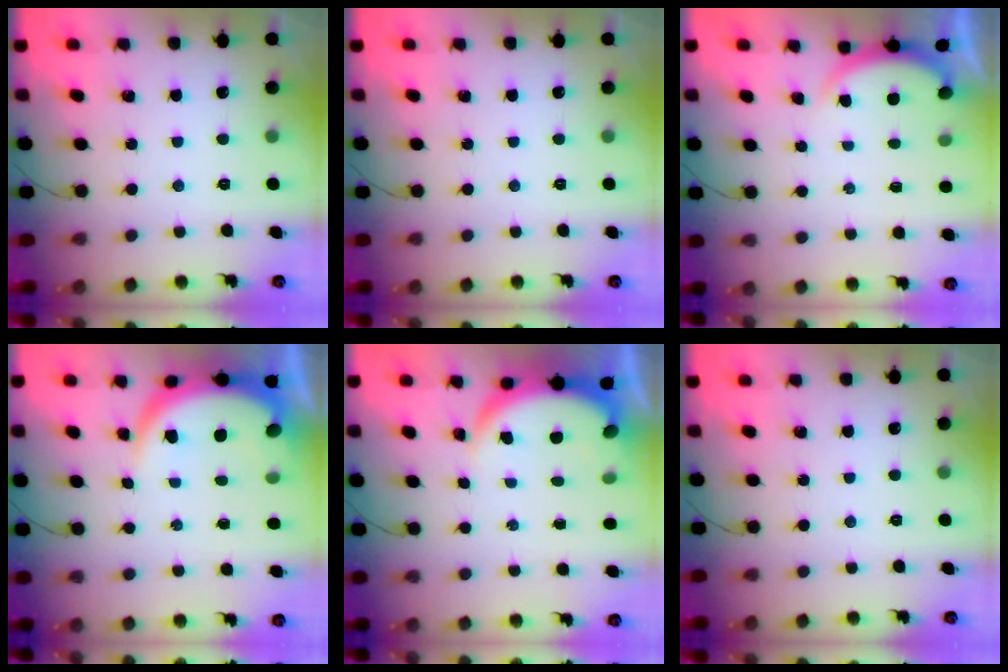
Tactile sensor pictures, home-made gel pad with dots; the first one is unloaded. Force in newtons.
{"total": 0.0}
{"total": 1.7, "press": 1.6, "slide": 0.5}
{"total": 8.4, "press": 8.4, "slide": 1.0}
{"total": 4.7, "press": 4.7, "slide": 0.3}
{"total": 0.0}